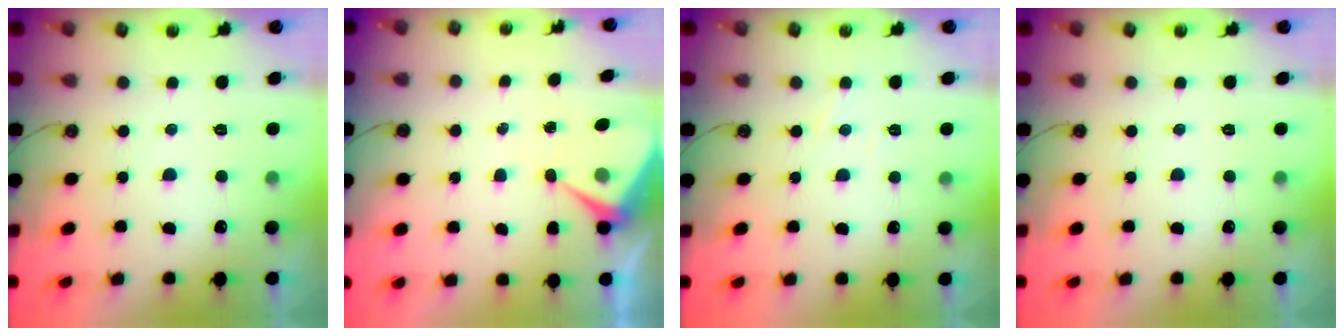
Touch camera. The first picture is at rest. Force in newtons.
{"total": 6.7, "press": 6.6, "slide": 0.7}
{"total": 4.0, "press": 3.9, "slide": 0.6}
{"total": 0.0}